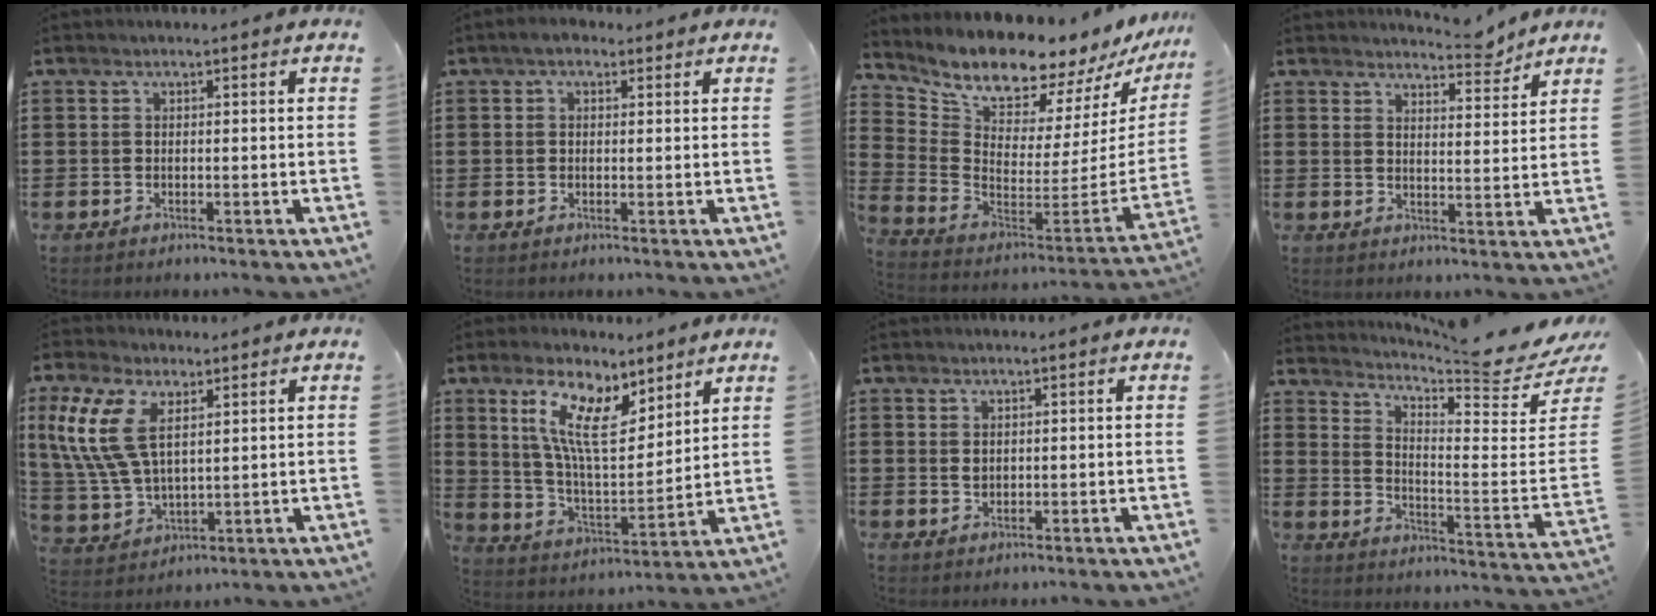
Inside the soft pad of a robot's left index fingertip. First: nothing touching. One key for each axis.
{"total": 2.0, "fx": 1.0, "fy": 1.2, "fz": 1.2, "tx": -0.027, "ty": 0.008, "tz": 0.018}
{"total": 9.4, "fx": 9.0, "fy": 1.6, "fz": 2.4, "tx": -0.079, "ty": -0.089, "tz": 0.151}
{"total": 5.2, "fx": 4.9, "fy": 0.7, "fz": 1.4, "tx": -0.018, "ty": -0.026, "tz": 0.084}
{"total": 10.9, "fx": 4.2, "fy": 5.6, "fz": 8.3, "tx": -0.212, "ty": 0.000, "tz": 0.070}
{"total": 11.4, "fx": 7.6, "fy": 3.6, "fz": 7.7, "tx": -0.170, "ty": -0.017, "tz": 0.140}
{"total": 1.0, "fx": 0.2, "fy": 0.8, "fz": 0.5, "tx": -0.013, "ty": 0.007, "tz": 0.003}
{"total": 5.9, "fx": 5.5, "fy": -1.0, "fz": 2.1, "tx": -0.048, "ty": -0.074, "tz": 0.080}